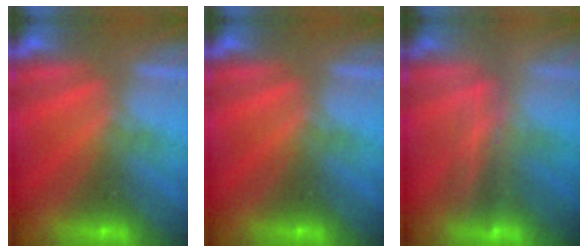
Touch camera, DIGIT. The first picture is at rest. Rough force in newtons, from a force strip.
{"total": 0.0}
{"total": 2.4}